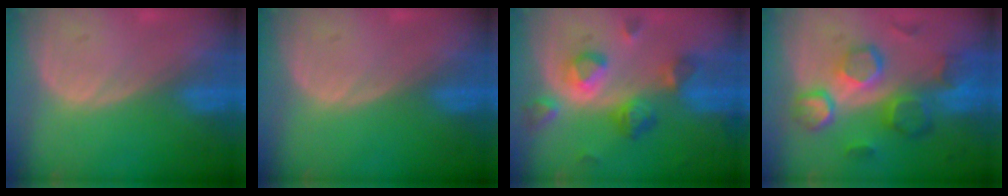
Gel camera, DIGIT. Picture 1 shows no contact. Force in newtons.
{"total": 0.0}
{"total": 7.7, "press": 7.5, "slide": 1.8}
{"total": 10.5, "press": 9.2, "slide": 5.1}